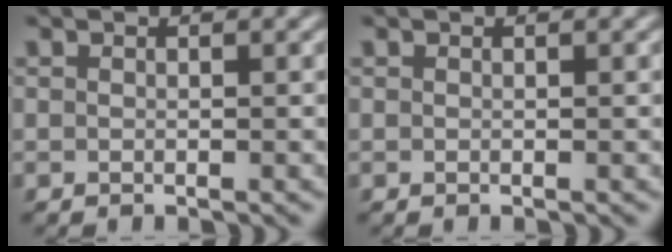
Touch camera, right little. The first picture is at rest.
{"total": 0.0}